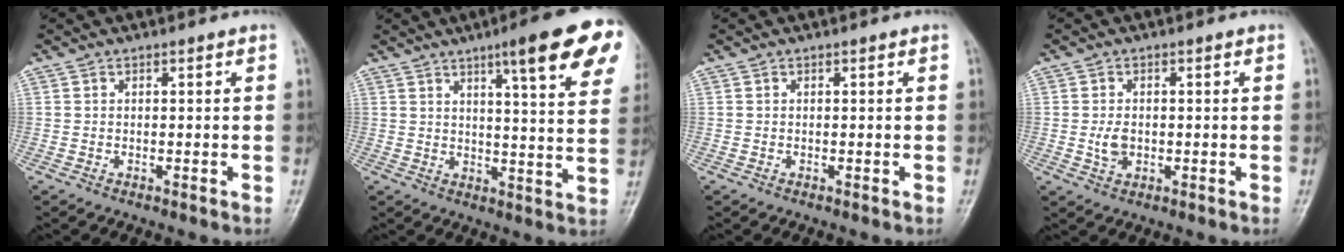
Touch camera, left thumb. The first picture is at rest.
{"total": 15.8, "force": [8.6, 2.4, 13.1], "torque": [-0.148, -0.037, 0.106]}
{"total": 0.0}
{"total": 3.2, "force": [-0.2, 2.2, 2.2], "torque": [-0.037, -0.002, -0.003]}